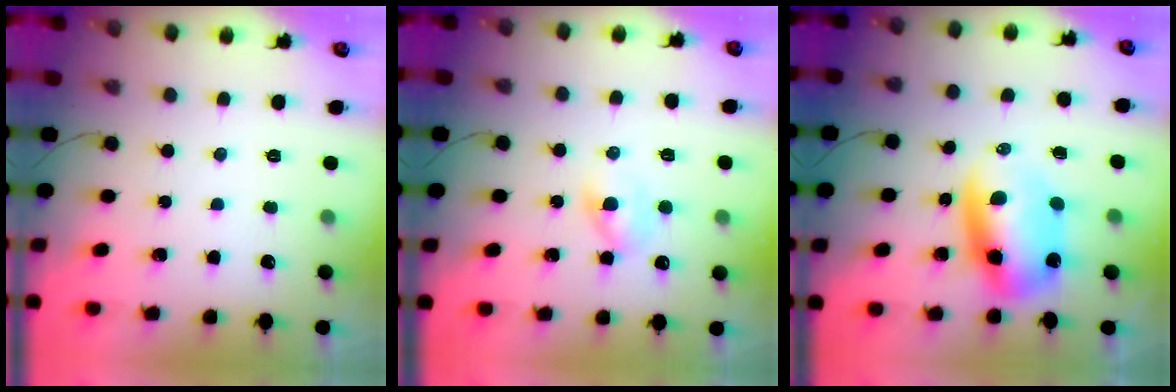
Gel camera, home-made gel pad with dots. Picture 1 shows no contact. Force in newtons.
{"total": 3.3, "press": 3.1, "slide": 1.2}
{"total": 10.1, "press": 9.7, "slide": 2.7}